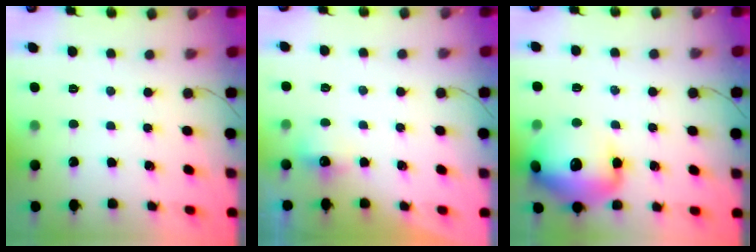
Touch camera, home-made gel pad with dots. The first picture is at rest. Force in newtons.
{"total": 4.4, "press": 4.1, "slide": 1.6}
{"total": 16.7, "press": 16.3, "slide": 3.3}